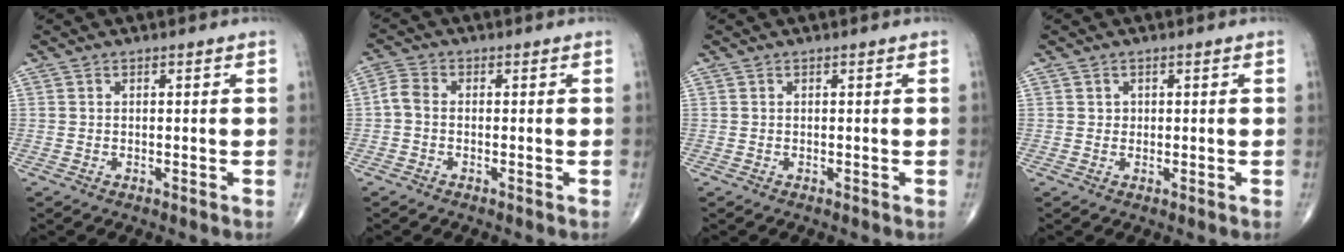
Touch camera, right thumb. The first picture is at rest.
{"total": 2.9, "force": [-0.6, 1.9, 2.1], "torque": [-0.046, 0.008, -0.022]}
{"total": 0.0}
{"total": 1.0, "force": [0.2, 0.9, 0.2], "torque": [0.004, 0.001, 0.003]}